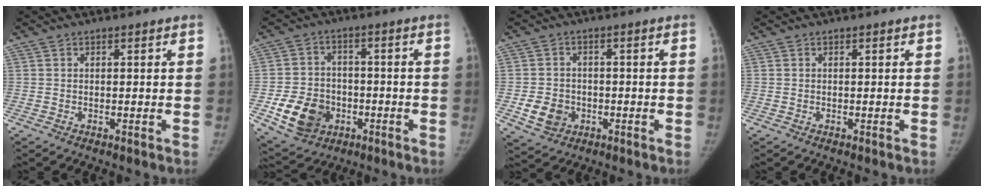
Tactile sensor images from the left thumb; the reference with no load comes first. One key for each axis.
{"total": 11.6, "fx": -3.9, "fy": 9.3, "fz": 5.8, "tx": -0.077, "ty": 0.013, "tz": -0.056}
{"total": 6.3, "fx": -1.8, "fy": 5.4, "fz": 2.8, "tx": -0.034, "ty": 0.008, "tz": -0.024}
{"total": 0.0}